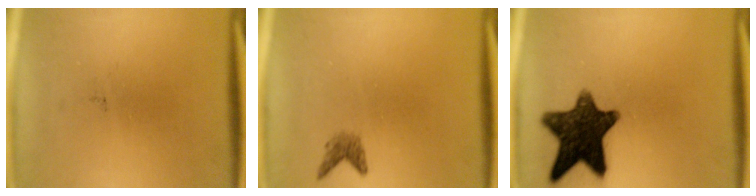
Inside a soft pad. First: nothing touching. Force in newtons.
{"total": 1.5}
{"total": 13.4}